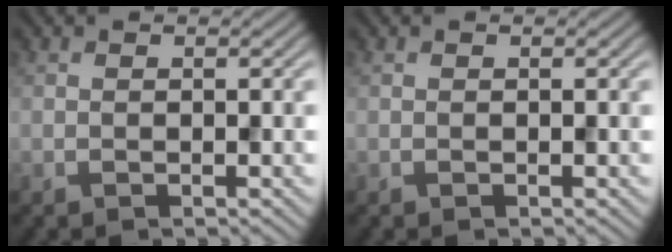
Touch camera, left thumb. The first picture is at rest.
{"total": 0.0}